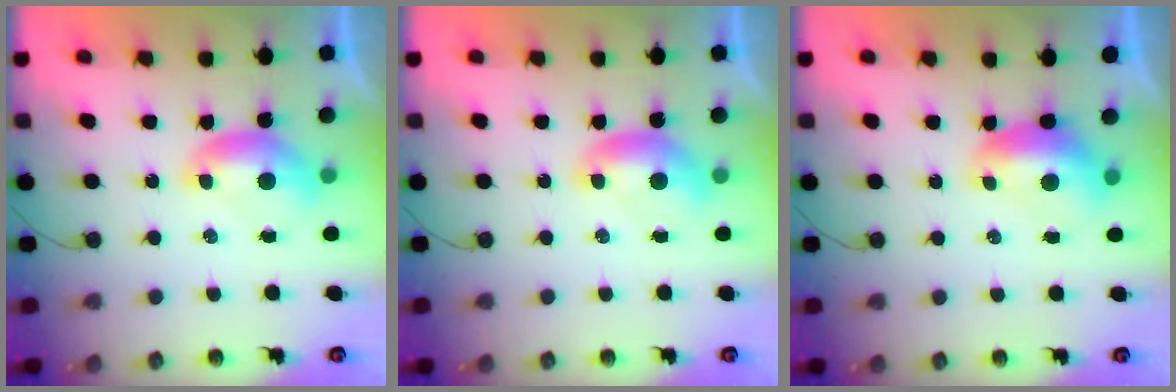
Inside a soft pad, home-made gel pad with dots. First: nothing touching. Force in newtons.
{"total": 0.0}
{"total": 1.6, "press": 1.4, "slide": 0.7}